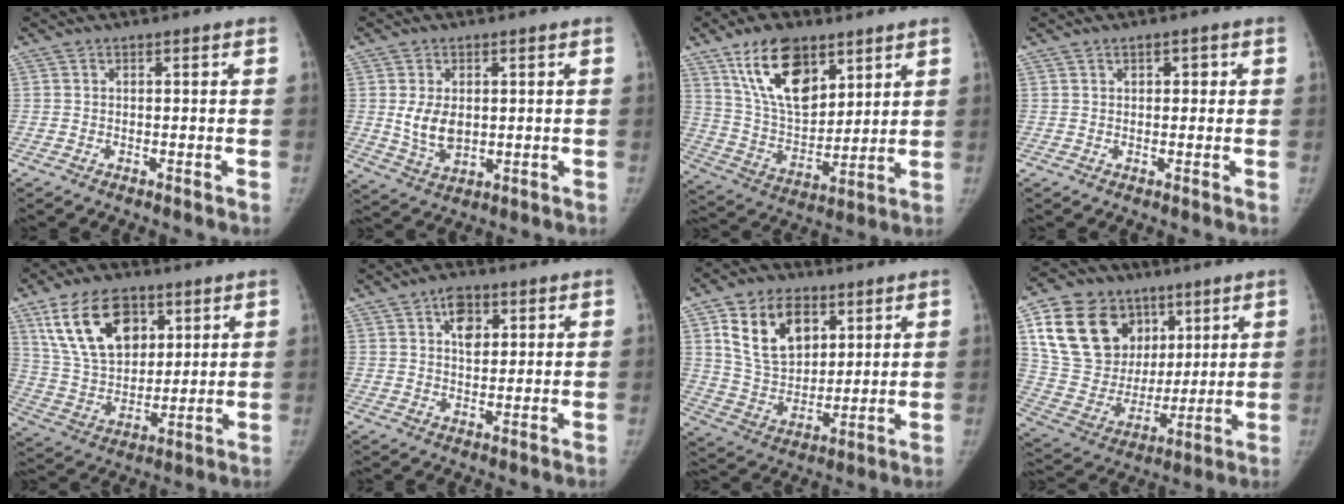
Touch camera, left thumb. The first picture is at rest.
{"total": 6.9, "force": [0.7, 4.6, 5.1], "torque": [-0.080, -0.012, 0.025]}
{"total": 16.7, "force": [9.5, 8.9, 10.5], "torque": [-0.144, -0.048, 0.183]}
{"total": 2.0, "force": [0.7, 1.4, 1.3], "torque": [-0.006, 0.001, 0.008]}
{"total": 17.8, "force": [8.4, 10.9, 11.2], "torque": [-0.167, -0.029, 0.167]}
{"total": 5.6, "force": [2.3, 3.5, 3.7], "torque": [-0.038, -0.006, 0.034]}
{"total": 16.3, "force": [6.9, 11.0, 9.9], "torque": [-0.138, -0.025, 0.137]}
{"total": 23.5, "force": [9.8, 17.6, 12.0], "torque": [-0.192, -0.006, 0.188]}